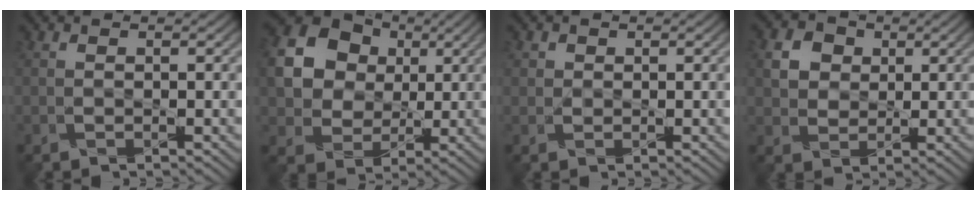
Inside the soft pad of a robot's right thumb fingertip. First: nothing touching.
{"total": 16.5, "force": [4.8, 13.8, 7.7], "torque": [-0.223, 0.030, 0.103]}
{"total": 1.4, "force": [0.6, 1.2, 0.2], "torque": [-0.005, -0.004, 0.009]}
{"total": 4.6, "force": [1.4, 3.9, 2.0], "torque": [-0.052, 0.003, 0.019]}